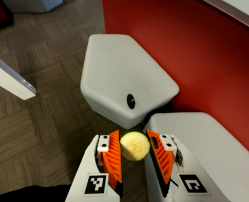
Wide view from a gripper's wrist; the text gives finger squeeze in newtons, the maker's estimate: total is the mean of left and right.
{"total": 11.6, "left": 12.2, "right": 11.1}